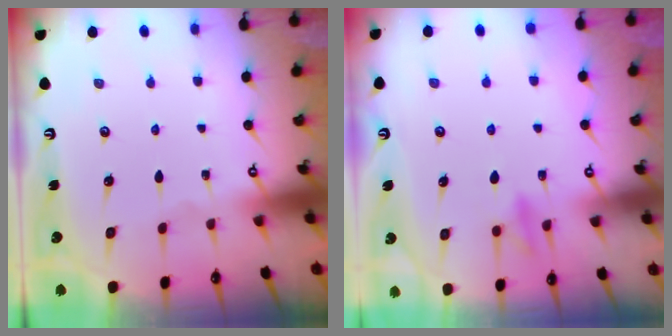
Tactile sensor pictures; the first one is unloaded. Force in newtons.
{"total": 9.3, "press": 9.2, "slide": 1.3}